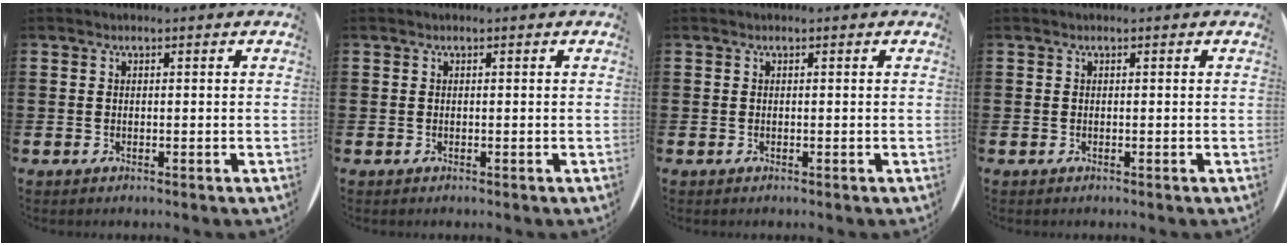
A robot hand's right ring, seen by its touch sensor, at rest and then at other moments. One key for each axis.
{"total": 0.0}
{"total": 0.0}
{"total": 0.0}